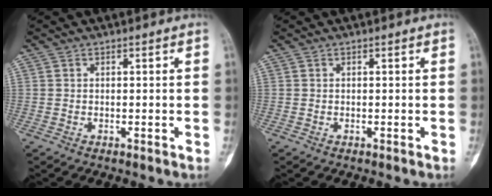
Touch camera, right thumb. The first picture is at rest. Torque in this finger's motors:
{"motor_torque": [0.02, 0.02, 0.18, 0.07, 0.03]}